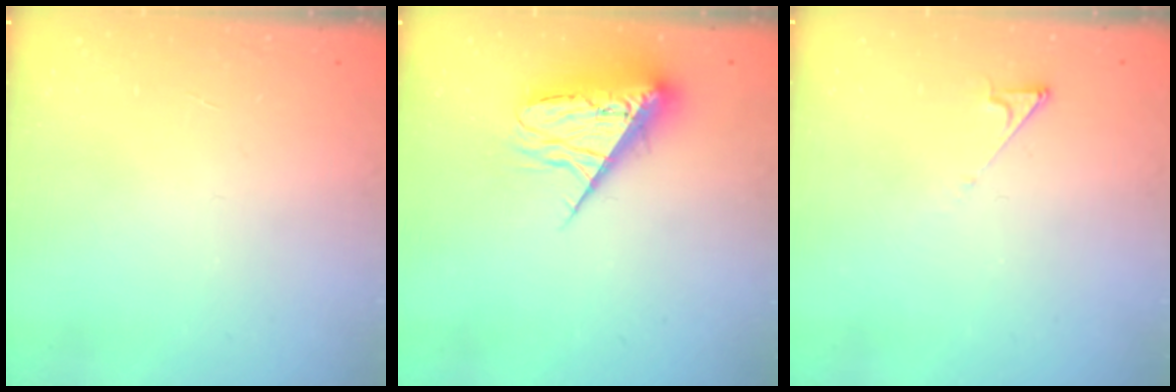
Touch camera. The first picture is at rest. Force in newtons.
{"total": 9.7, "press": 9.6, "slide": 0.8}
{"total": 2.5, "press": 2.5, "slide": 0.3}